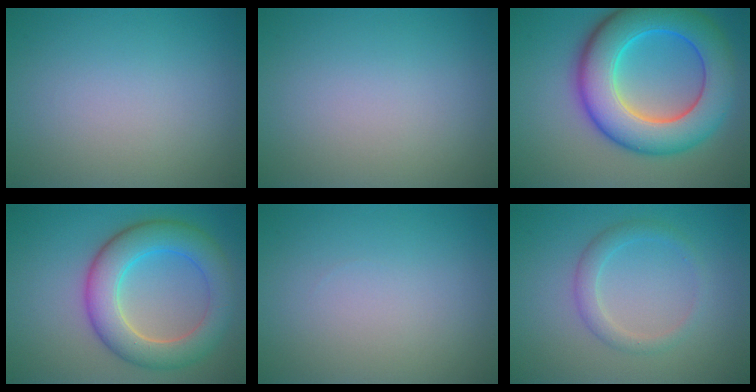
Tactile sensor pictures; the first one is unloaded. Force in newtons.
{"total": 0.0}
{"total": 11.0, "press": 11.0, "slide": 0.2}
{"total": 7.1, "press": 7.1, "slide": 0.3}
{"total": 0.0}
{"total": 2.1, "press": 2.1, "slide": 0.1}